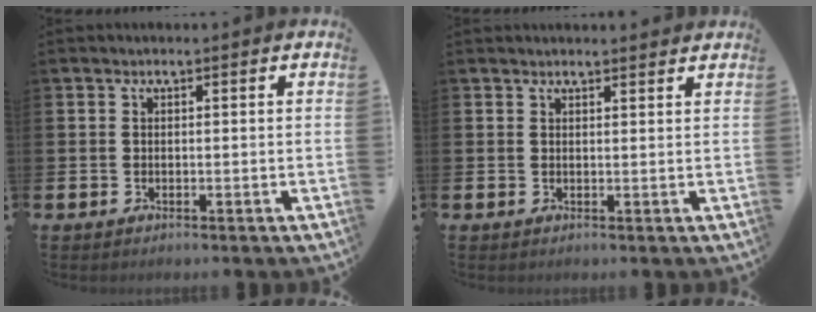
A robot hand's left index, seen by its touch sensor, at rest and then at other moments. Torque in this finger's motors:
{"motor_torque": [0.90, -1.24, 0.28, 0.09]}